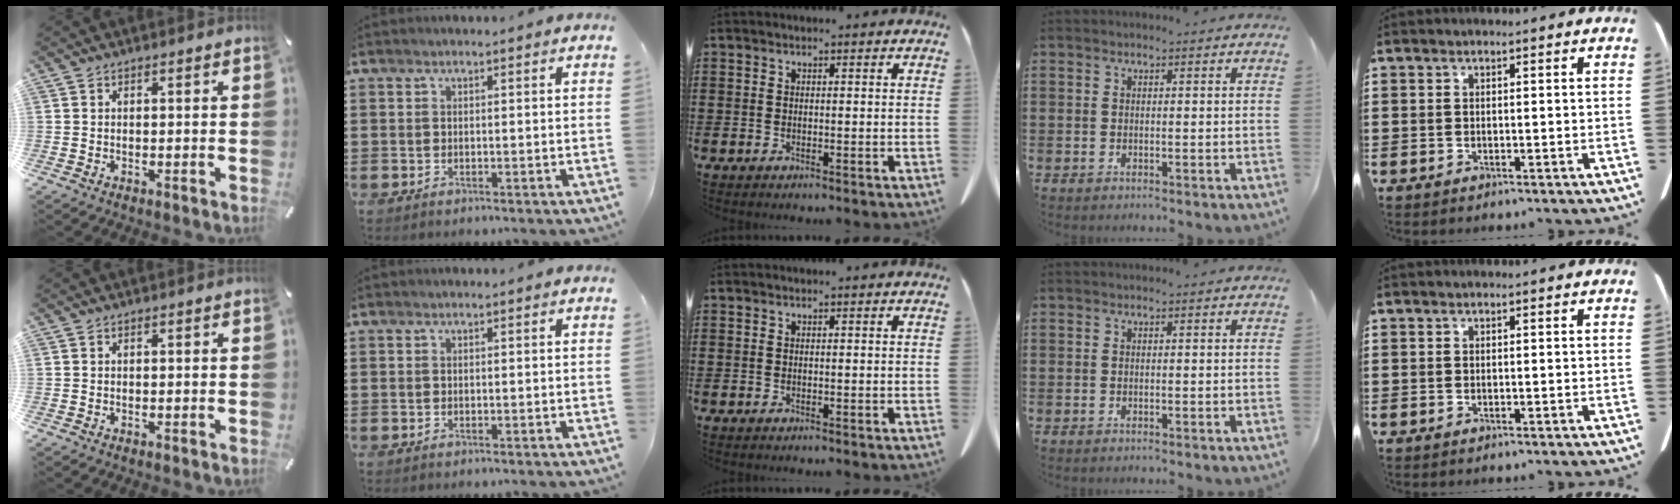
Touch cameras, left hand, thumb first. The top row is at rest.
{}